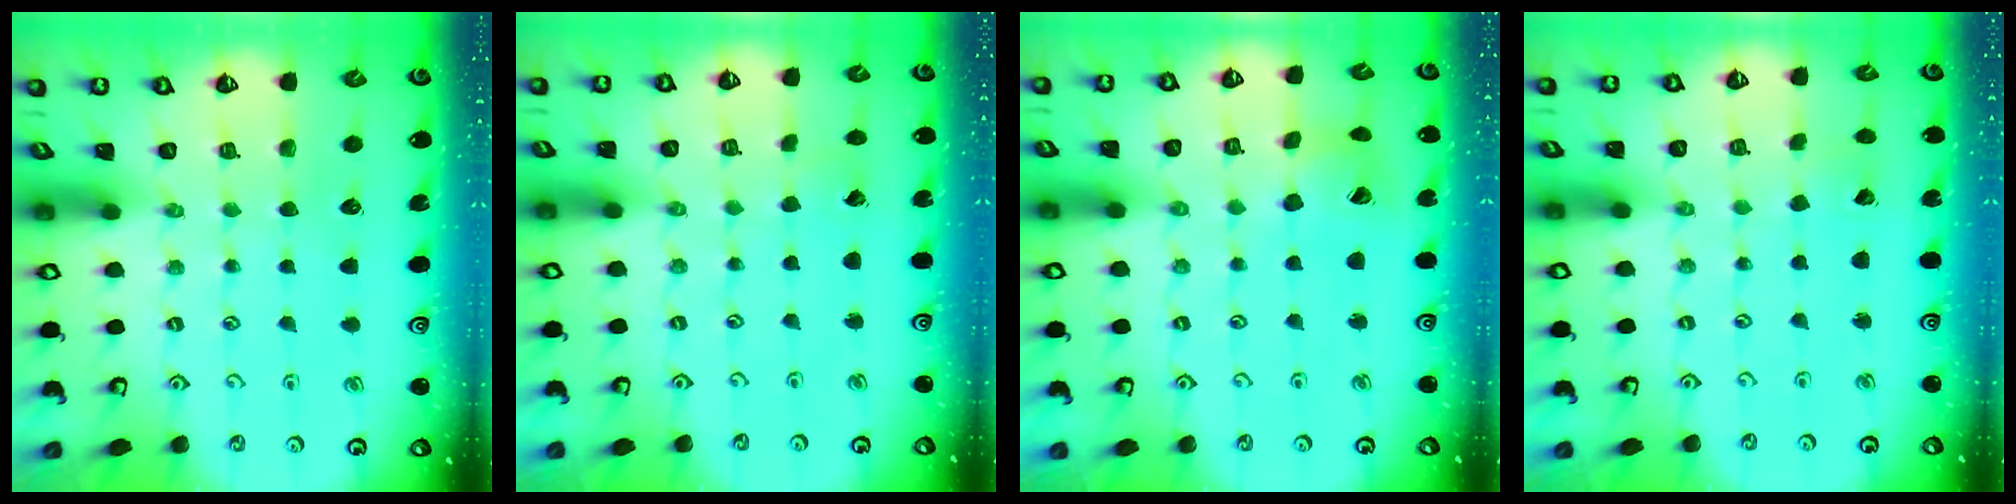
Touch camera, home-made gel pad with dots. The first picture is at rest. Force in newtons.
{"total": 1.4, "press": 1.4, "slide": 0.0}
{"total": 9.7, "press": 9.6, "slide": 1.3}
{"total": 2.7, "press": 2.6, "slide": 0.4}